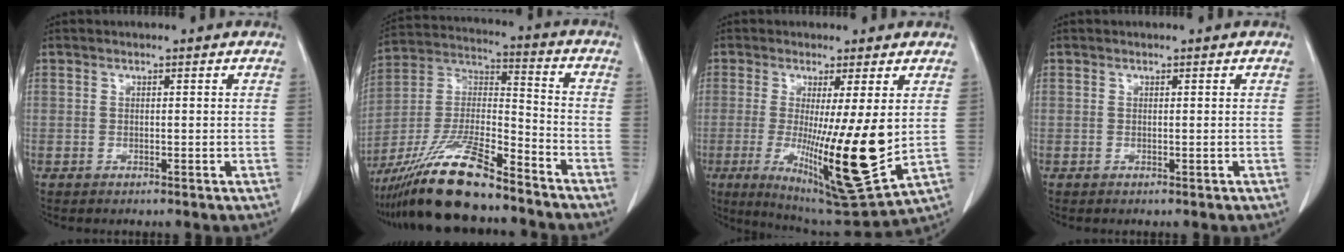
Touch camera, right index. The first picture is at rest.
{"total": 17.2, "force": [-13.4, 2.7, 10.4], "torque": [-0.222, -0.014, -0.248]}
{"total": 15.9, "force": [-1.4, 0.7, 15.8], "torque": [-0.269, -0.050, -0.015]}
{"total": 0.0}